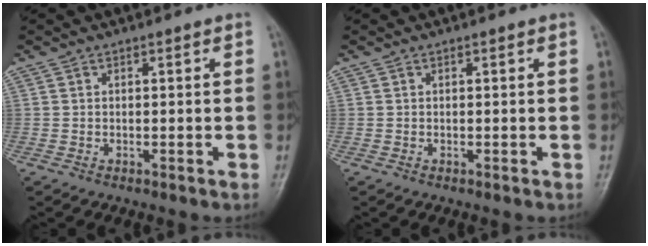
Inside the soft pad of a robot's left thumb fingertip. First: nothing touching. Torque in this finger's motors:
{"motor_torque": [-0.14, 0.14, 0.00, 0.00, 0.00]}